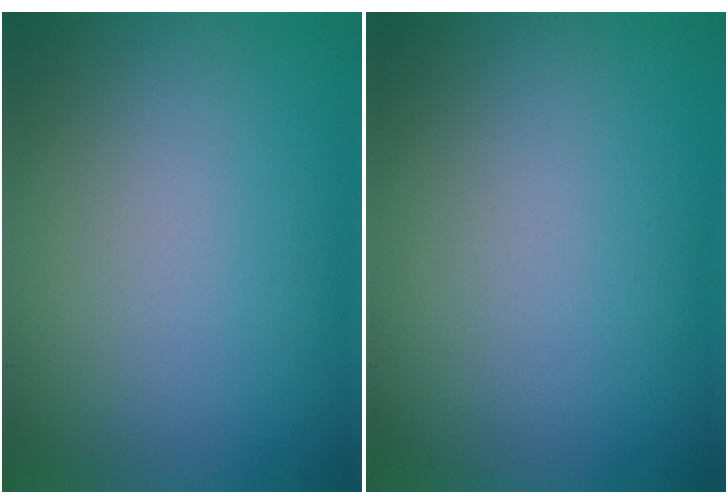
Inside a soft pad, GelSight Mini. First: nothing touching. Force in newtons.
{"total": 0.0}